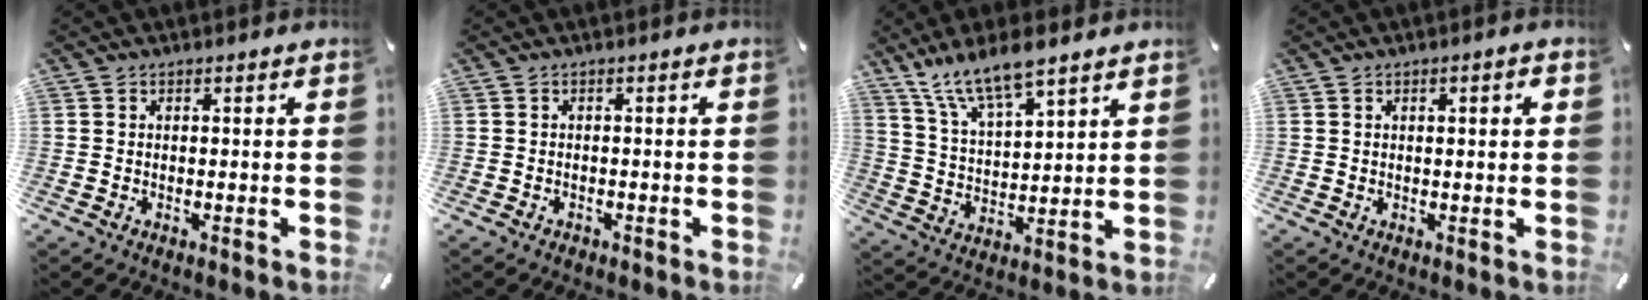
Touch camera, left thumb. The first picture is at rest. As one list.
[{"total": 0.8, "force": [-0.6, 0.5, 0.0], "torque": [-0.001, 0.002, -0.014]}, {"total": 11.3, "force": [9.3, 2.5, 5.9], "torque": [-0.139, -0.038, 0.172]}, {"total": 2.0, "force": [0.5, 0.6, 1.8], "torque": [-0.036, 0.005, 0.007]}]